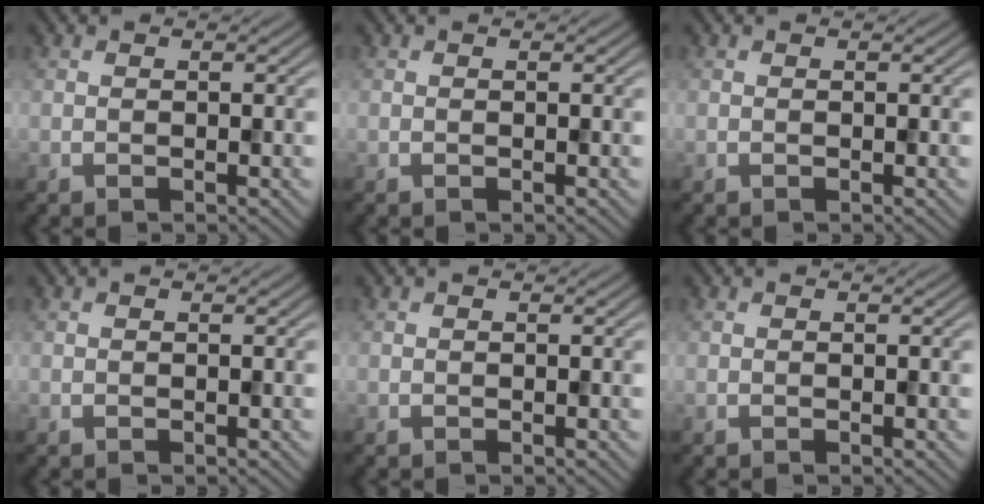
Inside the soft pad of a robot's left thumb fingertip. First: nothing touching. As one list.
[{"total": 0.0}, {"total": 0.0}, {"total": 0.0}, {"total": 0.0}, {"total": 0.0}]